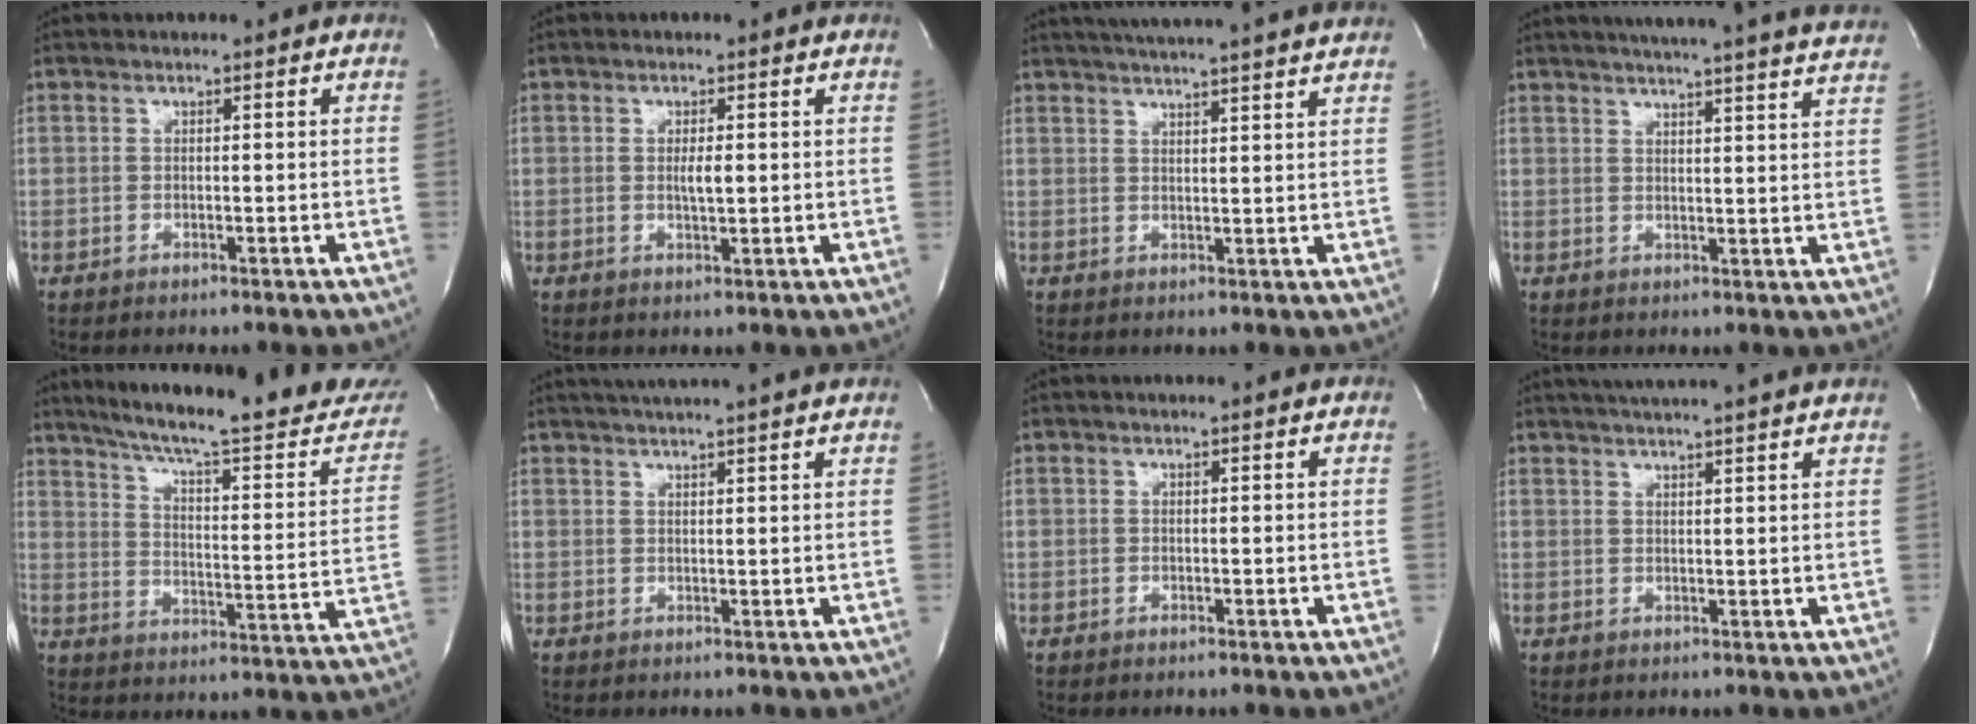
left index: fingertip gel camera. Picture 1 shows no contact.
{"total": 2.1, "force": [0.2, 0.4, 2.1], "torque": [-0.039, -0.002, 0.005]}
{"total": 17.3, "force": [15.7, -0.3, 7.2], "torque": [-0.122, 0.004, 0.203]}
{"total": 23.3, "force": [21.5, 0.0, 8.9], "torque": [-0.139, -0.034, 0.257]}
{"total": 26.5, "force": [23.2, 2.6, 12.5], "torque": [-0.191, -0.063, 0.299]}
{"total": 11.0, "force": [9.8, -0.5, 4.9], "torque": [-0.083, 0.024, 0.123]}
{"total": 1.3, "force": [1.2, -0.1, 0.3], "torque": [-0.011, 0.004, 0.013]}
{"total": 12.8, "force": [11.5, -0.4, 5.6], "torque": [-0.097, 0.019, 0.147]}